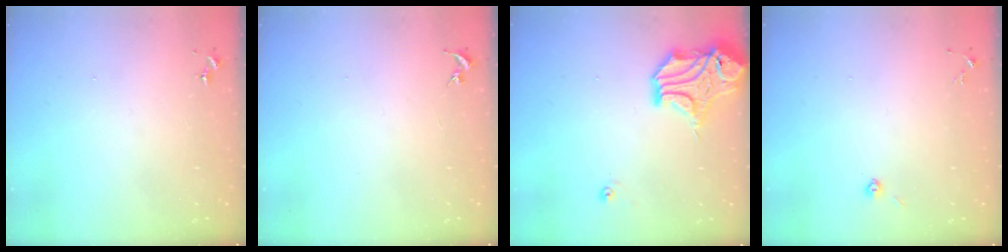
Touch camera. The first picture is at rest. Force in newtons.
{"total": 0.0}
{"total": 15.8, "press": 15.6, "slide": 2.7}
{"total": 2.9, "press": 2.8, "slide": 1.0}